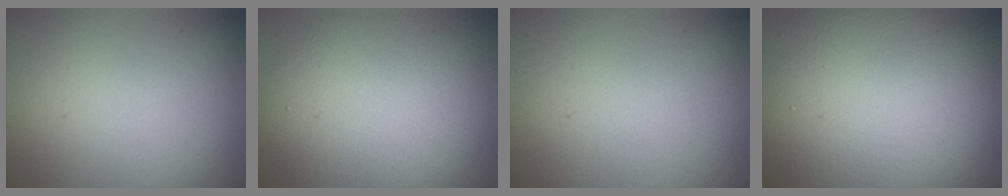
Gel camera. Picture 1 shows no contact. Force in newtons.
{"total": 9.1, "press": 9.1, "slide": 0.7}
{"total": 0.0}
{"total": 14.3, "press": 14.3, "slide": 0.9}